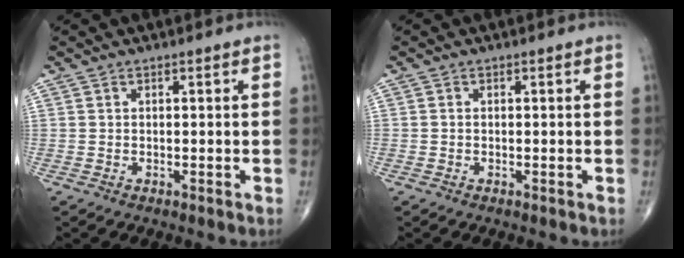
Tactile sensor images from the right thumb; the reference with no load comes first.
{"total": 0.0}